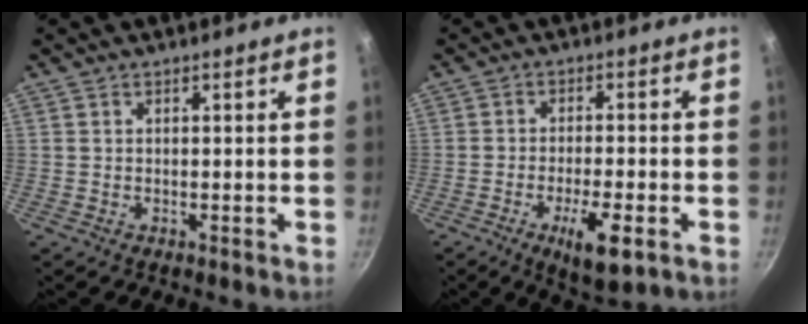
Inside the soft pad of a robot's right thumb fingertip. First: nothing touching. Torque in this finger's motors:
{"motor_torque": [1.35, 1.04, 0.72, -1.17, 0.23]}